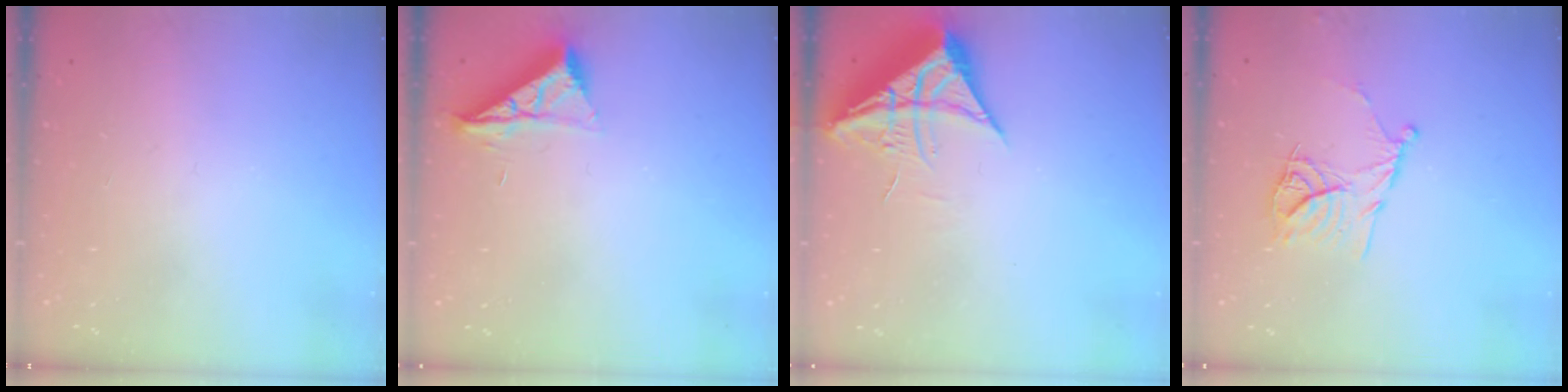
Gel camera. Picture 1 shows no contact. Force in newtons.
{"total": 7.7, "press": 7.7, "slide": 0.3}
{"total": 10.0, "press": 9.9, "slide": 1.0}
{"total": 11.8, "press": 11.8, "slide": 0.9}